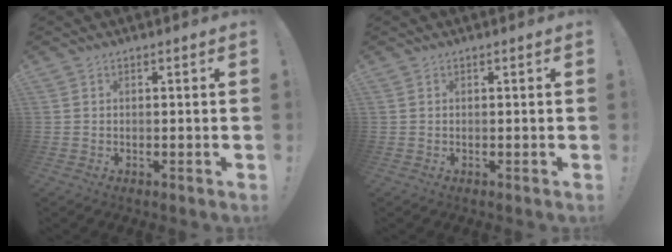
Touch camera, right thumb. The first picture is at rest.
{"total": 0.0}